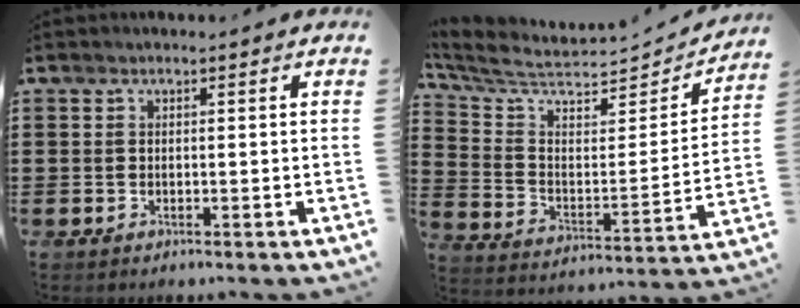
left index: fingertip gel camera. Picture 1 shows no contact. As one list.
[{"total": 6.3, "force": [5.4, 1.6, 2.8], "torque": [-0.084, -0.048, 0.090]}]